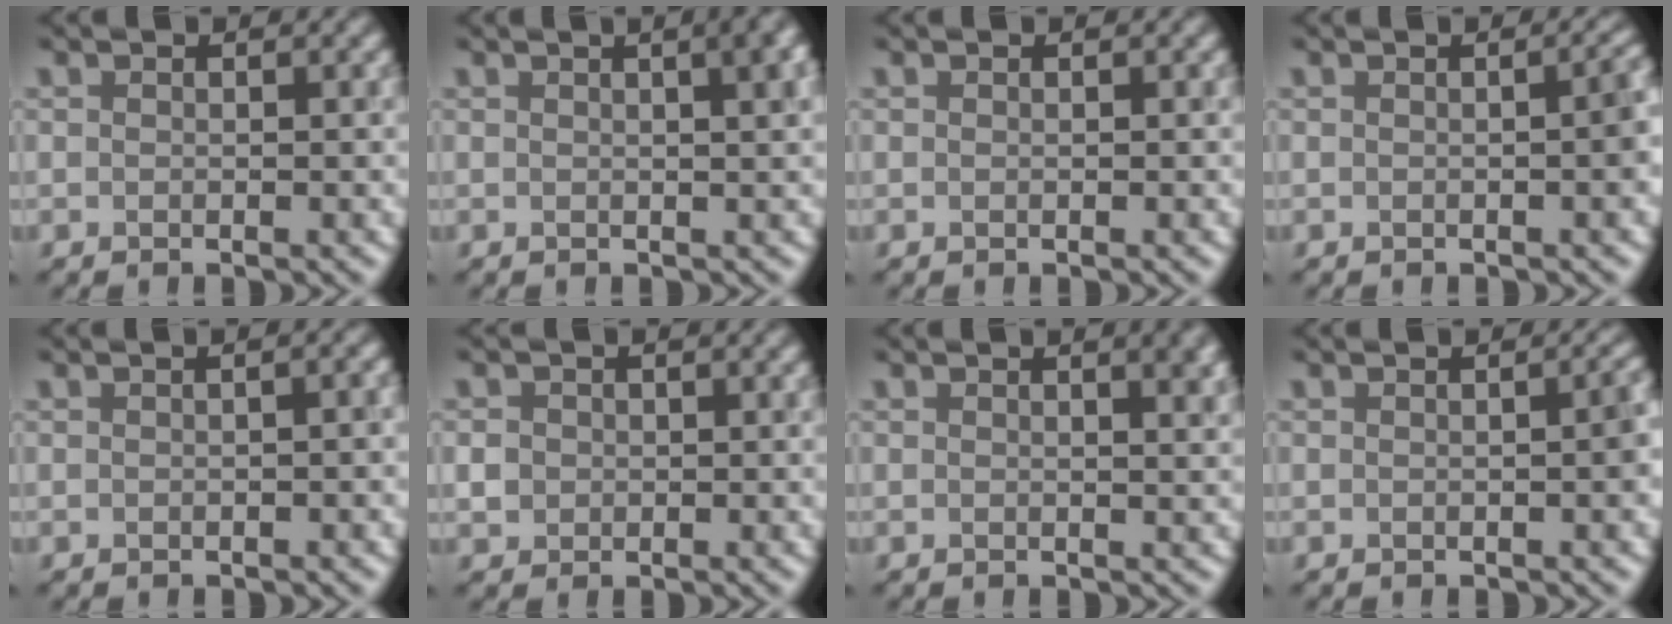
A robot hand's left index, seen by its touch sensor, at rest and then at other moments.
{"total": 7.0, "force": [2.8, 3.2, 5.6], "torque": [-0.017, 0.048, -0.001]}
{"total": 0.0}
{"total": 2.5, "force": [-0.1, 0.7, 2.4], "torque": [-0.021, 0.009, -0.001]}
{"total": 2.2, "force": [0.0, 0.9, 2.1], "torque": [-0.016, 0.003, 0.003]}
{"total": 1.6, "force": [0.0, 1.5, 0.4], "torque": [-0.004, -0.003, 0.002]}
{"total": 2.9, "force": [1.4, 1.0, 2.4], "torque": [-0.013, 0.007, 0.017]}
{"total": 1.8, "force": [-0.1, 0.4, 1.8], "torque": [-0.018, 0.006, -0.001]}